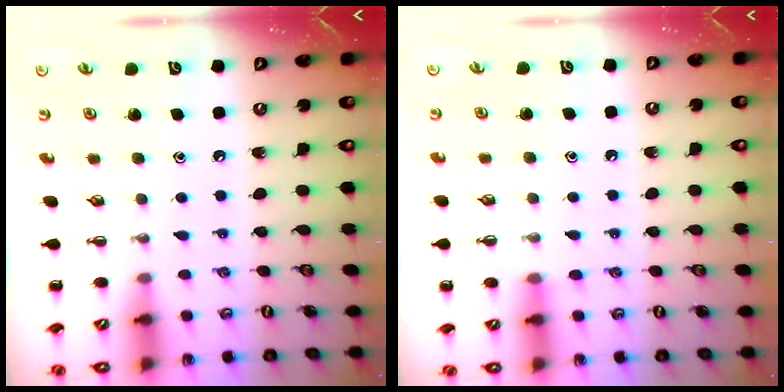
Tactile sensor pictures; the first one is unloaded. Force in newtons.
{"total": 7.8, "press": 7.5, "slide": 2.2}